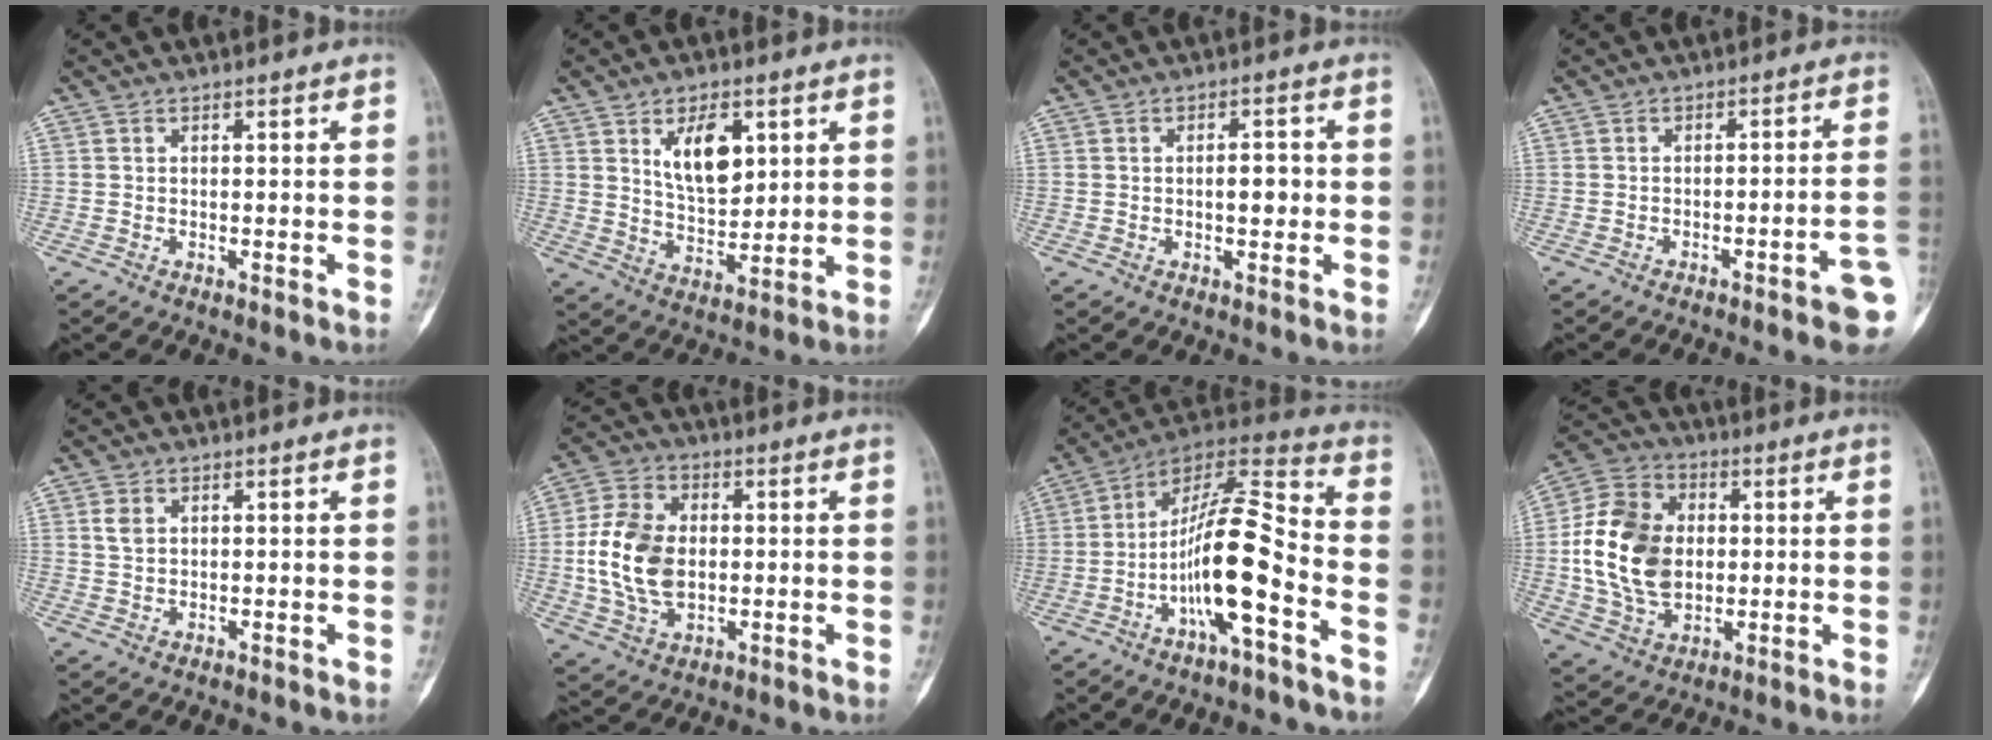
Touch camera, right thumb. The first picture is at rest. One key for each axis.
{"total": 10.2, "fx": 3.9, "fy": 5.5, "fz": 7.7, "tx": -0.106, "ty": -0.025, "tz": 0.076}
{"total": 3.8, "fx": -0.1, "fy": 1.9, "fz": 3.3, "tx": -0.037, "ty": 0.005, "tz": -0.003}
{"total": 7.5, "fx": -3.4, "fy": 0.7, "fz": 6.7, "tx": -0.081, "ty": 0.025, "tz": -0.040}
{"total": 2.3, "fx": 0.9, "fy": 1.5, "fz": 1.5, "tx": -0.023, "ty": 0.000, "tz": 0.020}
{"total": 13.2, "fx": -0.2, "fy": 8.9, "fz": 9.8, "tx": -0.180, "ty": 0.007, "tz": -0.003}
{"total": 16.4, "fx": -5.8, "fy": 3.8, "fz": 14.8, "tx": -0.278, "ty": 0.066, "tz": -0.102}
{"total": 16.8, "fx": 0.4, "fy": 12.3, "fz": 11.5, "tx": -0.193, "ty": 0.009, "tz": 0.007}